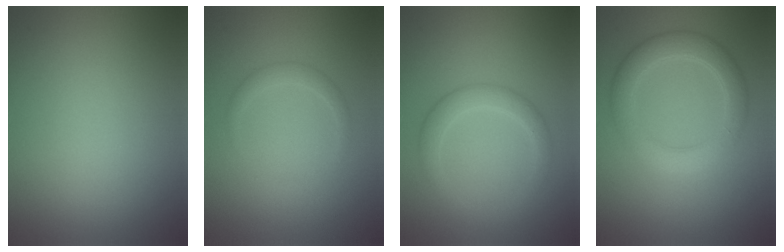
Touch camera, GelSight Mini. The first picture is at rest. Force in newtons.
{"total": 1.4, "press": 1.4, "slide": 0.1}
{"total": 2.5, "press": 2.5, "slide": 0.1}
{"total": 4.0, "press": 4.0, "slide": 0.1}